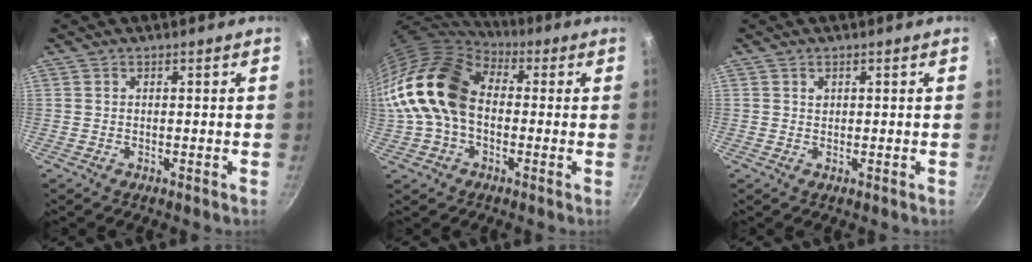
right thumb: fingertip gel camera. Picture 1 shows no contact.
{"total": 18.5, "force": [0.1, 12.9, 13.3], "torque": [-0.246, 0.040, -0.009]}
{"total": 0.8, "force": [0.4, 0.6, 0.3], "torque": [-0.001, -0.002, 0.006]}